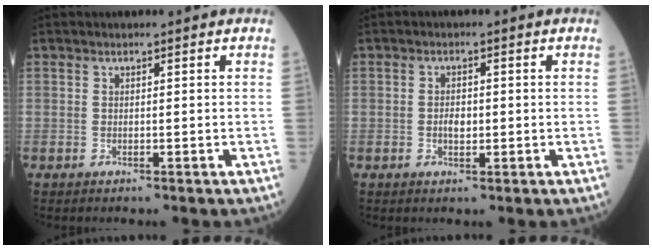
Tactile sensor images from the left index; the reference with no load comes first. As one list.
[{"total": 2.0, "force": [-0.2, 1.1, 1.7], "torque": [-0.032, 0.002, -0.003]}]